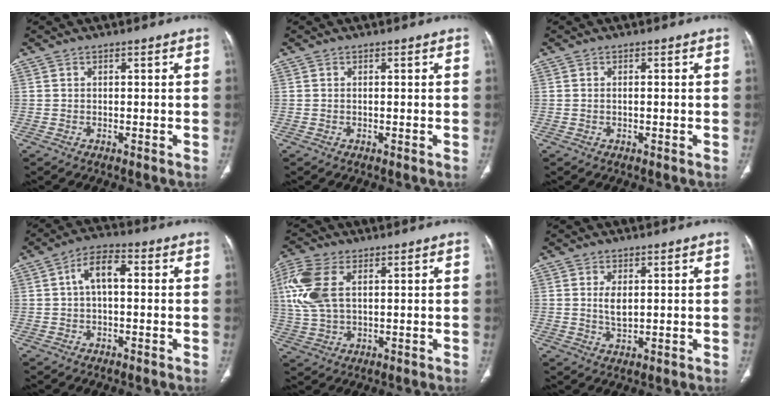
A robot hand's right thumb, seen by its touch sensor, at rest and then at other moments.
{"total": 0.0}
{"total": 0.5, "force": [0.0, 0.1, 0.5], "torque": [-0.015, 0.005, 0.003]}
{"total": 6.7, "force": [0.8, 3.4, 5.7], "torque": [-0.100, 0.024, 0.005]}
{"total": 11.3, "force": [3.1, 6.3, 8.9], "torque": [-0.225, 0.010, 0.066]}
{"total": 3.4, "force": [0.8, 1.6, 2.9], "torque": [-0.052, -0.010, 0.019]}